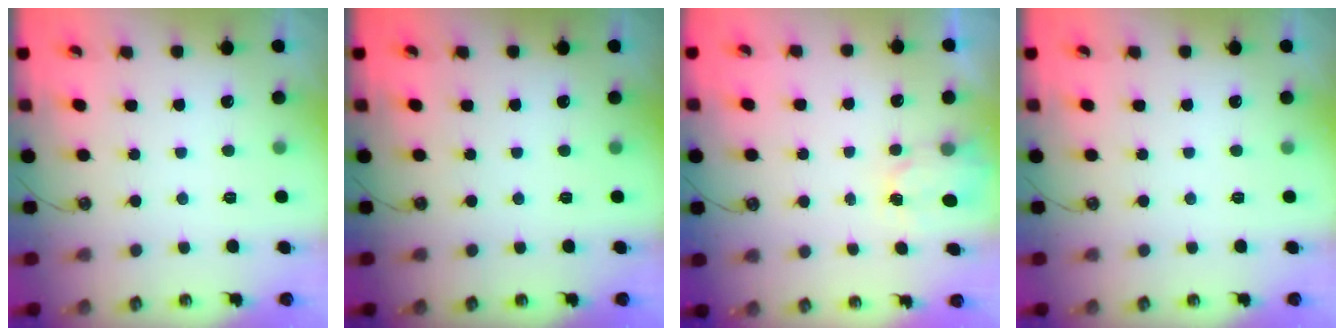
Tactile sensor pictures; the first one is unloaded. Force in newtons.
{"total": 0.0}
{"total": 2.6, "press": 2.6, "slide": 0.4}
{"total": 0.0}